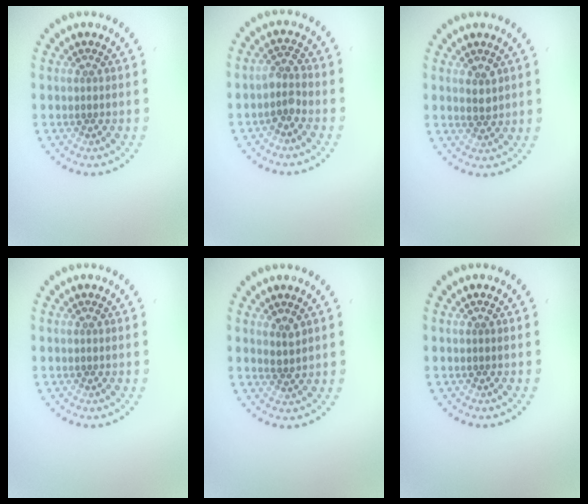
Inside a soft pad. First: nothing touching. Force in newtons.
{"total": 1.8, "press": 1.4, "slide": 1.2}
{"total": 1.5, "press": 1.4, "slide": 0.4}
{"total": 0.0}
{"total": 1.3, "press": 1.0, "slide": 0.8}
{"total": 0.0}